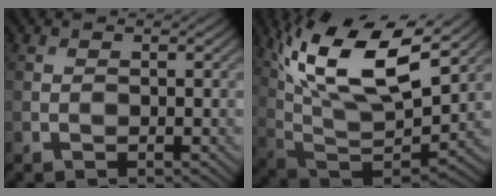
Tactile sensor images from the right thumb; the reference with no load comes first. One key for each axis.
{"total": 17.2, "fx": 8.4, "fy": 6.5, "fz": 13.5, "tx": -0.284, "ty": 0.007, "tz": 0.156}